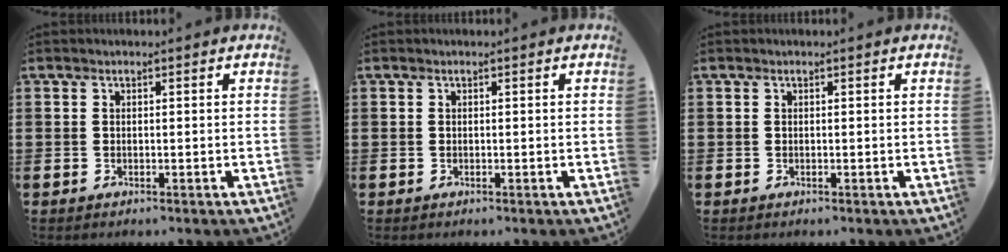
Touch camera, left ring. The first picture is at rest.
{"total": 0.0}
{"total": 0.0}